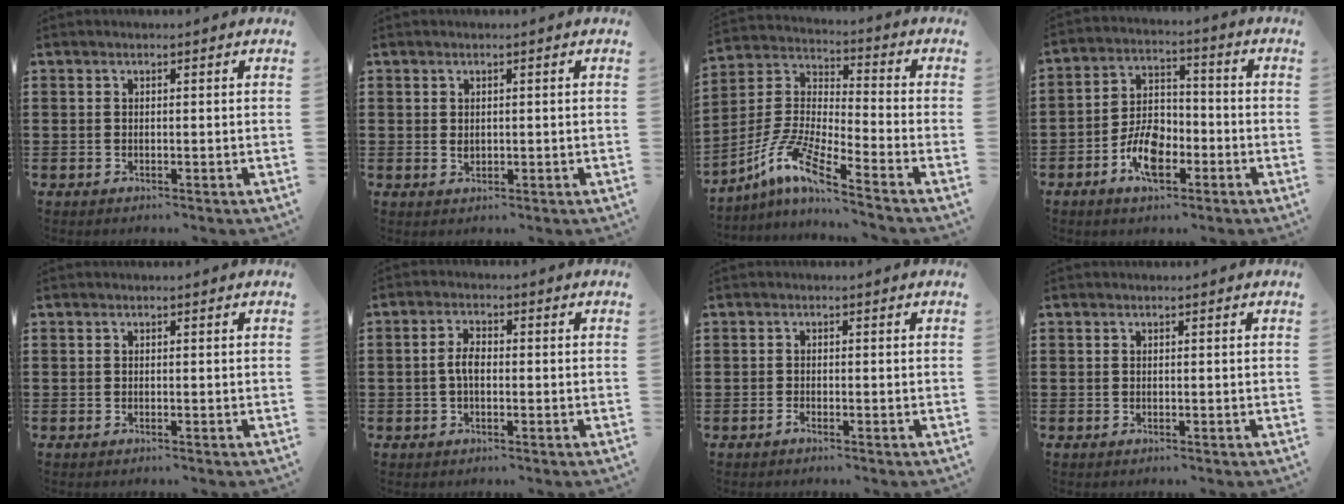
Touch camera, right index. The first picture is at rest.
{"total": 1.0, "force": [0.3, 0.7, 0.6], "torque": [-0.014, 0.005, 0.004]}
{"total": 9.2, "force": [-6.6, 0.7, 6.3], "torque": [-0.165, -0.023, -0.141]}
{"total": 7.8, "force": [-3.4, 4.2, 5.6], "torque": [-0.120, 0.003, -0.064]}
{"total": 0.0}
{"total": 3.2, "force": [-0.4, 1.5, 2.8], "torque": [-0.068, -0.001, -0.012]}
{"total": 0.8, "force": [-0.7, 0.2, 0.2], "torque": [-0.006, -0.001, -0.014]}
{"total": 0.0}